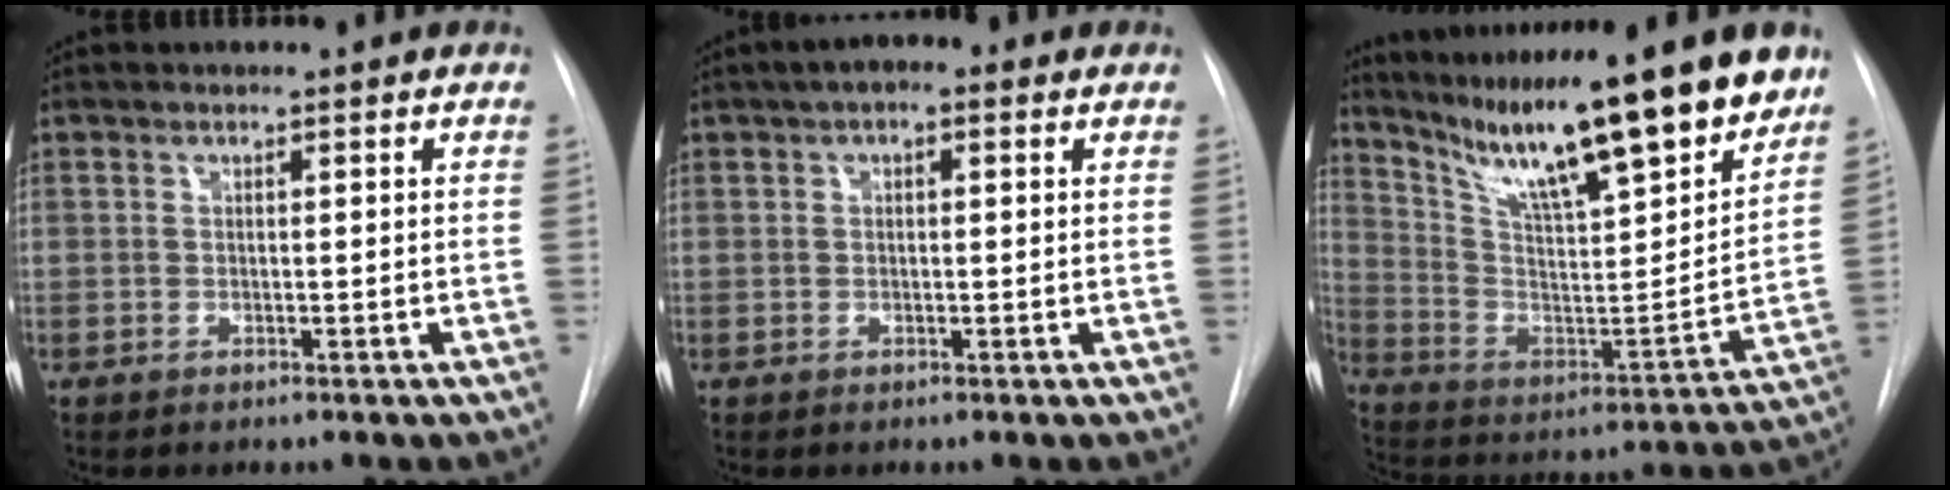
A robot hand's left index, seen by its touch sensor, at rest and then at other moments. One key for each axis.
{"total": 4.6, "fx": 2.4, "fy": 1.9, "fz": 3.5, "tx": -0.057, "ty": 0.028, "tz": 0.029}
{"total": 24.0, "fx": 18.7, "fy": 2.1, "fz": 15.0, "tx": -0.250, "ty": -0.023, "tz": 0.298}